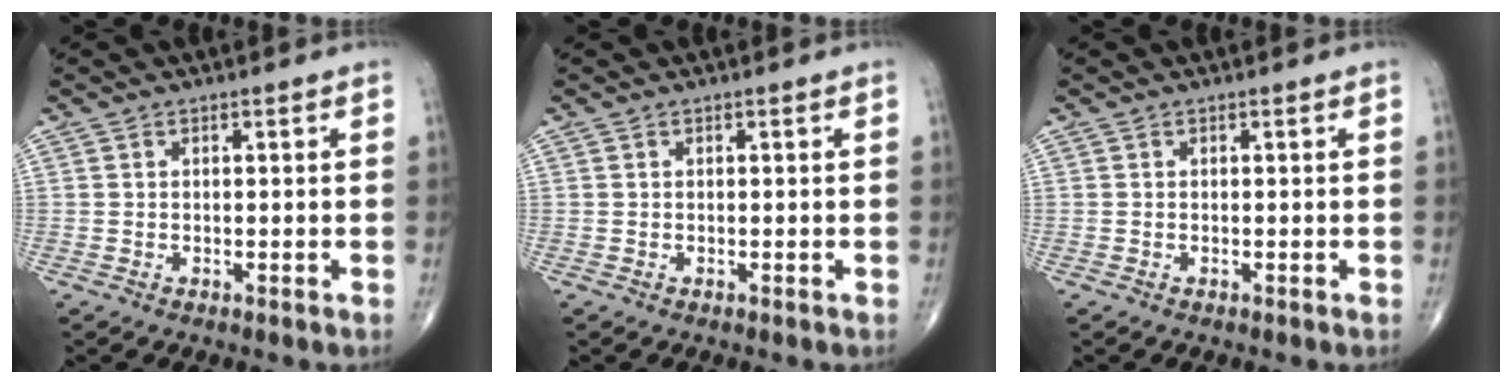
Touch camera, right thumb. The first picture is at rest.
{"total": 0.0}
{"total": 0.0}